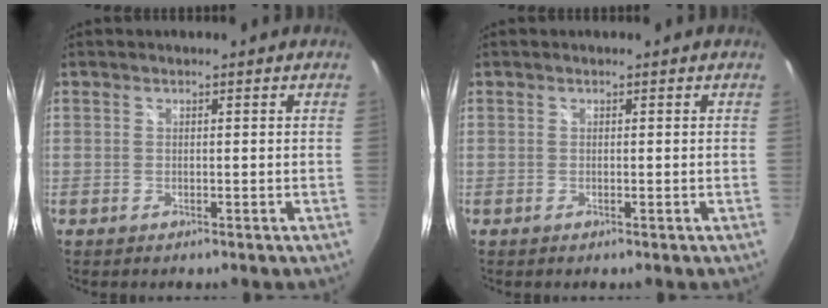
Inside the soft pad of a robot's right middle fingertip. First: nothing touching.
{"total": 0.0}